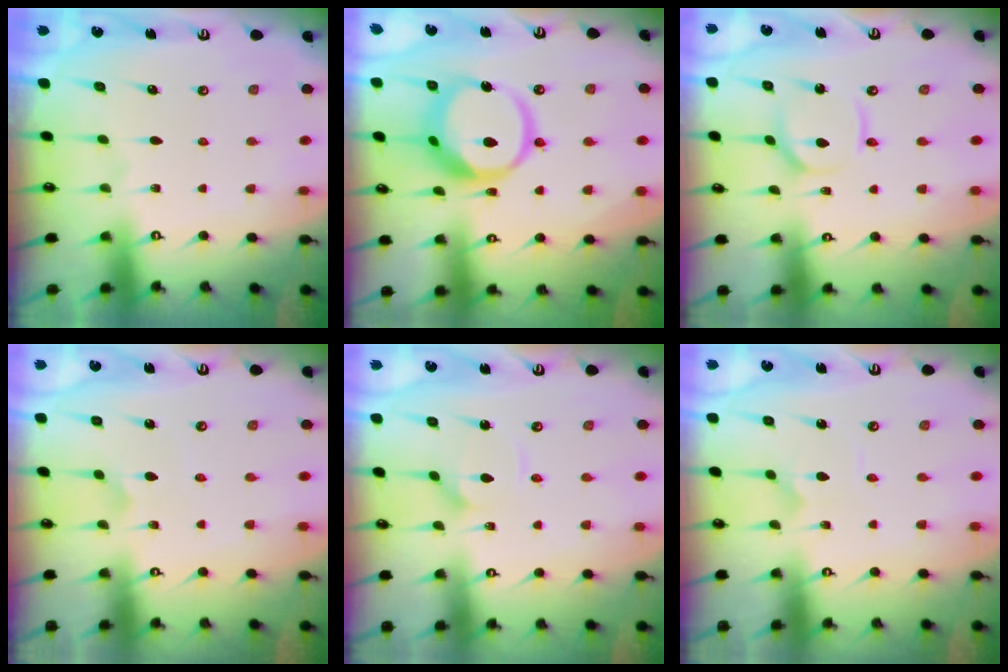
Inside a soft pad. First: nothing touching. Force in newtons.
{"total": 14.0, "press": 13.9, "slide": 1.3}
{"total": 4.4, "press": 4.4, "slide": 0.5}
{"total": 1.7, "press": 1.6, "slide": 0.5}
{"total": 2.6, "press": 2.5, "slide": 0.3}
{"total": 2.6, "press": 2.6, "slide": 0.1}